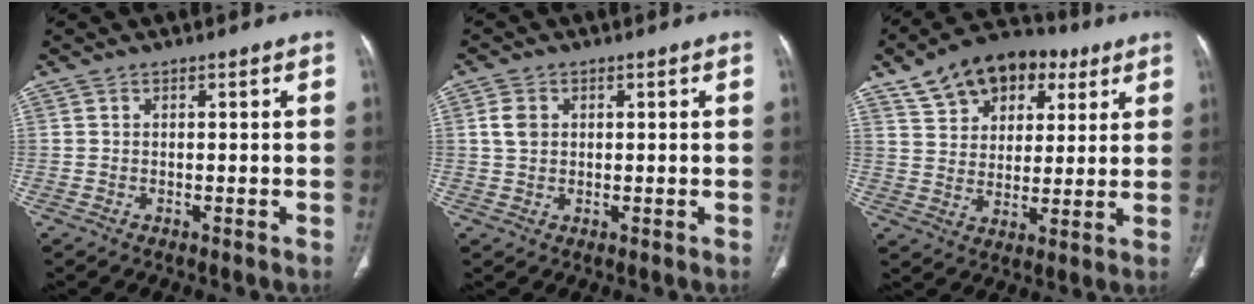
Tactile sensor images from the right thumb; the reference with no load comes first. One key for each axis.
{"total": 3.1, "fx": 0.6, "fy": 2.5, "fz": 1.8, "tx": -0.033, "ty": 0.003, "tz": 0.013}
{"total": 16.2, "fx": 8.7, "fy": 10.6, "fz": 8.7, "tx": -0.099, "ty": -0.004, "tz": 0.141}